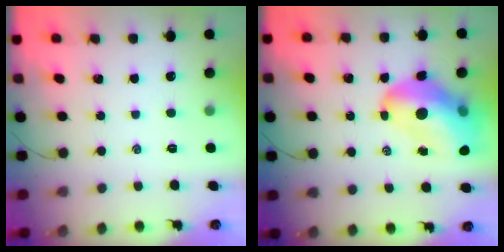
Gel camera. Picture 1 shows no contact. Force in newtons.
{"total": 17.3, "press": 16.5, "slide": 4.9}